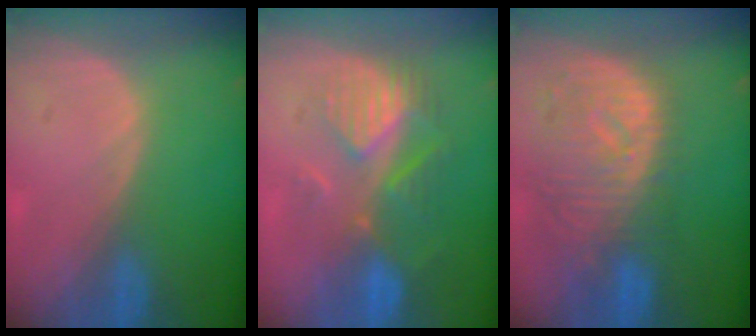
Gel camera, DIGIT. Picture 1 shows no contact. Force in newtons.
{"total": 8.3, "press": 8.0, "slide": 2.3}
{"total": 11.2, "press": 9.7, "slide": 5.5}